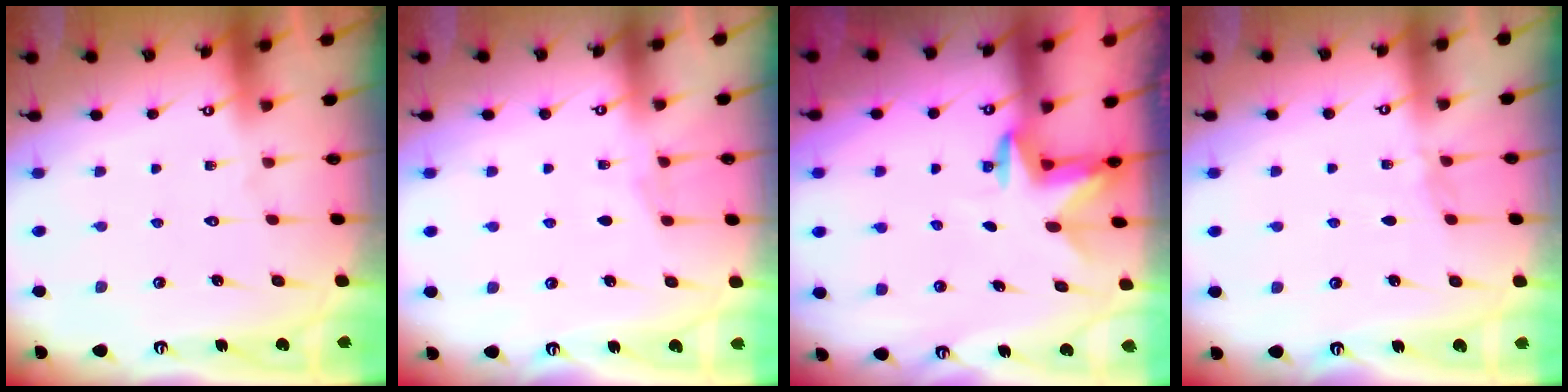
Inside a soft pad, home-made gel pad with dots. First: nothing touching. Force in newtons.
{"total": 3.3, "press": 3.3, "slide": 0.5}
{"total": 2.9, "press": 2.9, "slide": 0.5}
{"total": 3.0, "press": 2.9, "slide": 0.5}